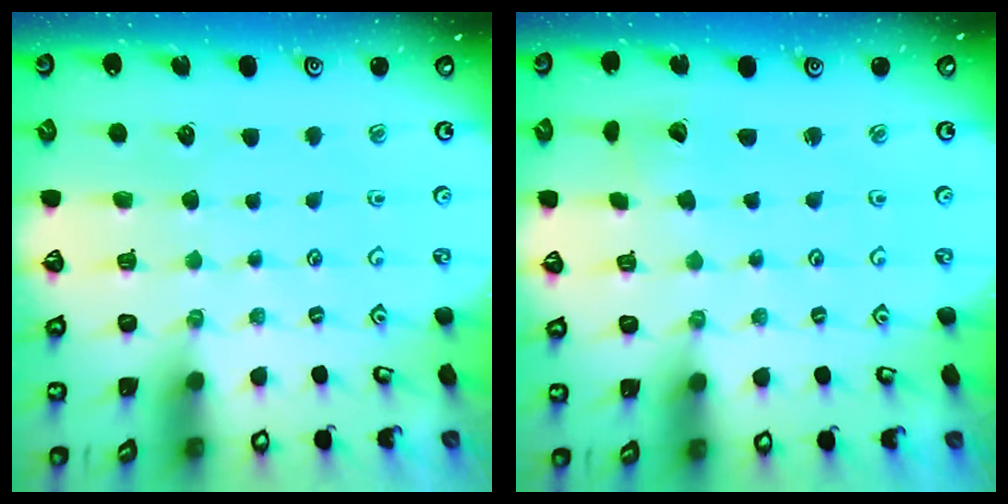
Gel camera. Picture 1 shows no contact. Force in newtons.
{"total": 2.4, "press": 2.4, "slide": 0.2}